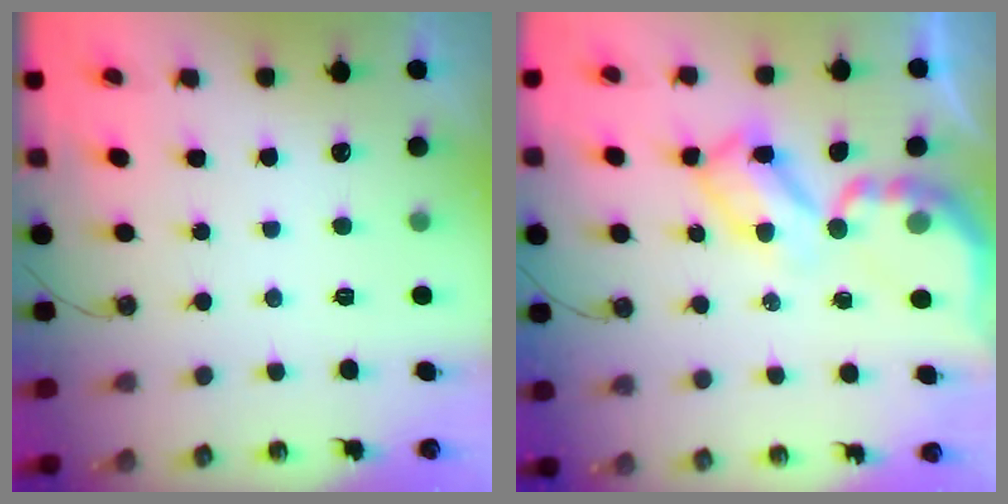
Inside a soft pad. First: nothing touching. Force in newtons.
{"total": 7.7, "press": 7.6, "slide": 0.7}